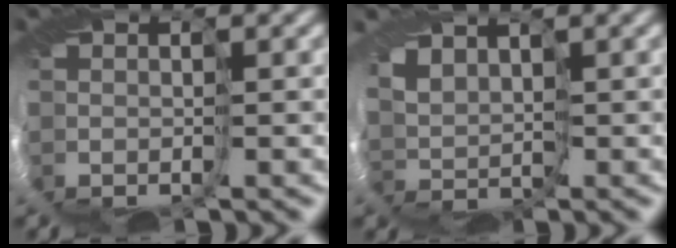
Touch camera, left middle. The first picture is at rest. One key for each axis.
{"total": 2.1, "fx": 1.9, "fy": 0.8, "fz": 0.6, "tx": -0.022, "ty": 0.001, "tz": 0.035}